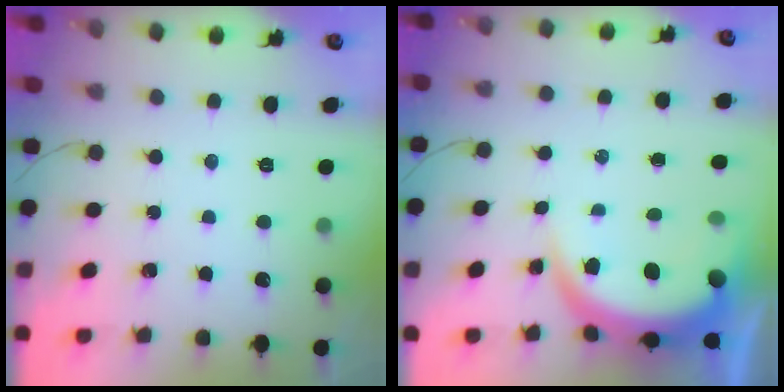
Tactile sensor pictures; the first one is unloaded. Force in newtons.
{"total": 8.6, "press": 8.5, "slide": 1.1}